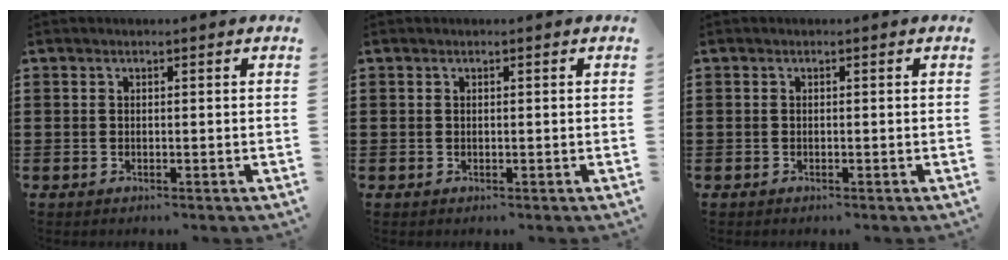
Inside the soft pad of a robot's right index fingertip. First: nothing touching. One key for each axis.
{"total": 0.0}
{"total": 0.0}